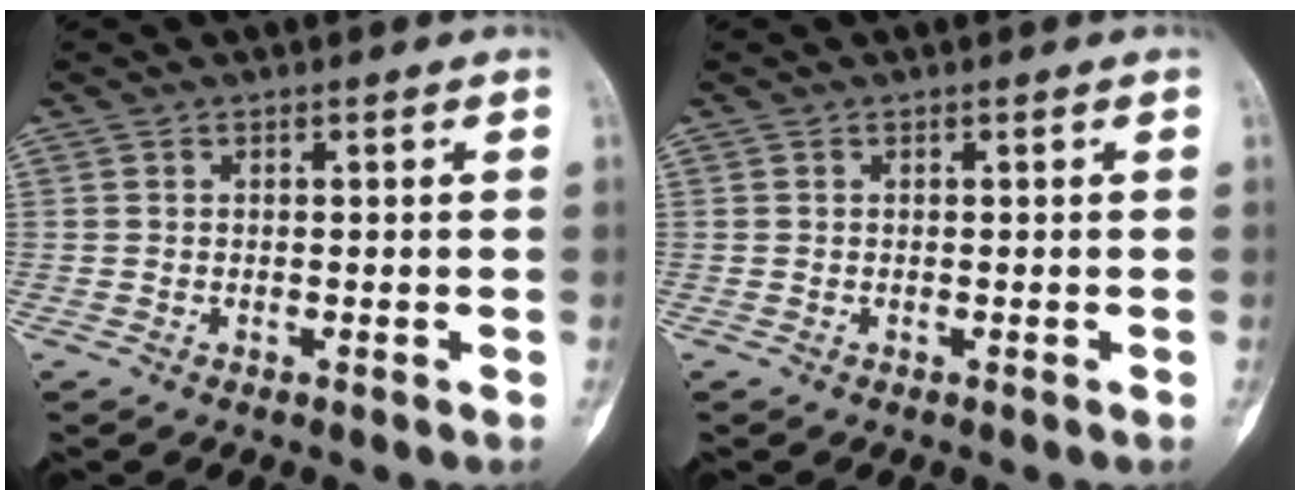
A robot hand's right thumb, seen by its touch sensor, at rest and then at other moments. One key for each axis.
{"total": 0.0}